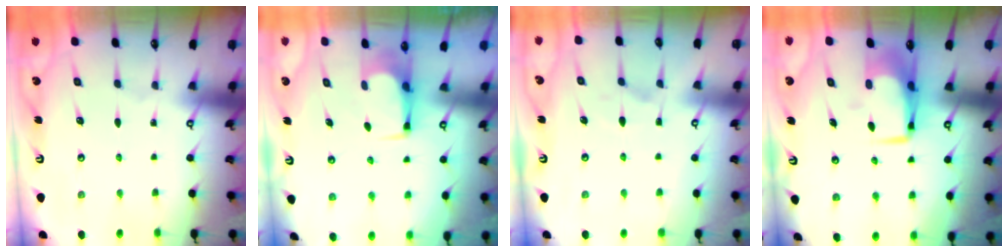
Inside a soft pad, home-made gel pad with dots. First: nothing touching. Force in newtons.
{"total": 2.3, "press": 2.3, "slide": 0.4}
{"total": 6.4, "press": 6.3, "slide": 1.3}
{"total": 7.6, "press": 7.5, "slide": 1.0}